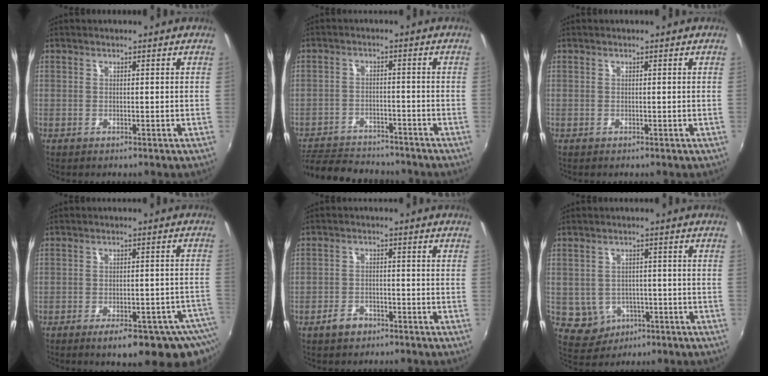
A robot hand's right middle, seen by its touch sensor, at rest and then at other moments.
{"total": 11.7, "force": [-9.8, 5.3, 3.4], "torque": [-0.098, 0.016, -0.142]}
{"total": 0.0}
{"total": 15.1, "force": [-10.8, 4.6, 9.4], "torque": [-0.117, -0.028, -0.131]}
{"total": 3.8, "force": [-2.8, 2.2, 1.3], "torque": [-0.036, 0.007, -0.045]}
{"total": 6.8, "force": [-2.4, 6.0, 2.0], "torque": [-0.061, 0.006, -0.015]}